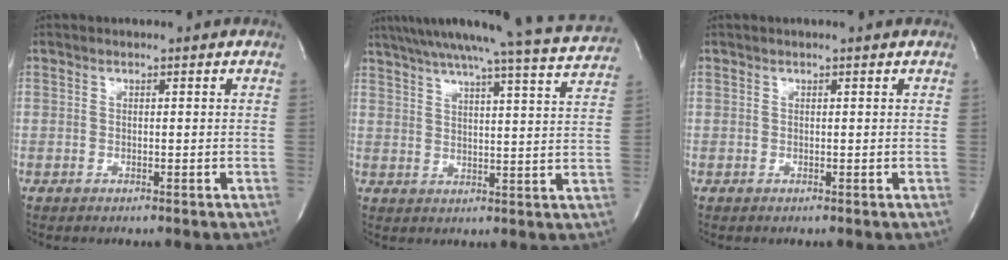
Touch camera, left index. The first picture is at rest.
{"total": 21.8, "force": [19.6, -0.2, 9.4], "torque": [-0.155, -0.028, 0.249]}
{"total": 0.0}